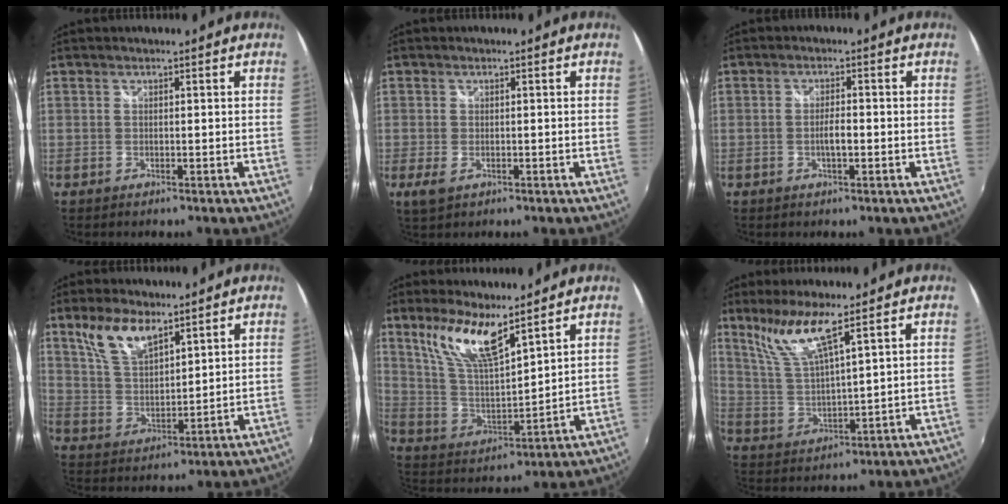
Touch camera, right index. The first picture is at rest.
{"total": 2.9, "force": [-1.2, 1.6, 2.0], "torque": [-0.042, -0.010, -0.018]}
{"total": 2.6, "force": [-0.7, 0.7, 2.4], "torque": [-0.042, -0.001, -0.013]}
{"total": 9.3, "force": [6.2, 3.8, 5.8], "torque": [-0.113, 0.008, 0.130]}
{"total": 12.0, "force": [8.5, 2.8, 8.1], "torque": [-0.155, 0.001, 0.176]}
{"total": 8.7, "force": [6.2, 0.0, 6.1], "torque": [-0.115, 0.002, 0.133]}